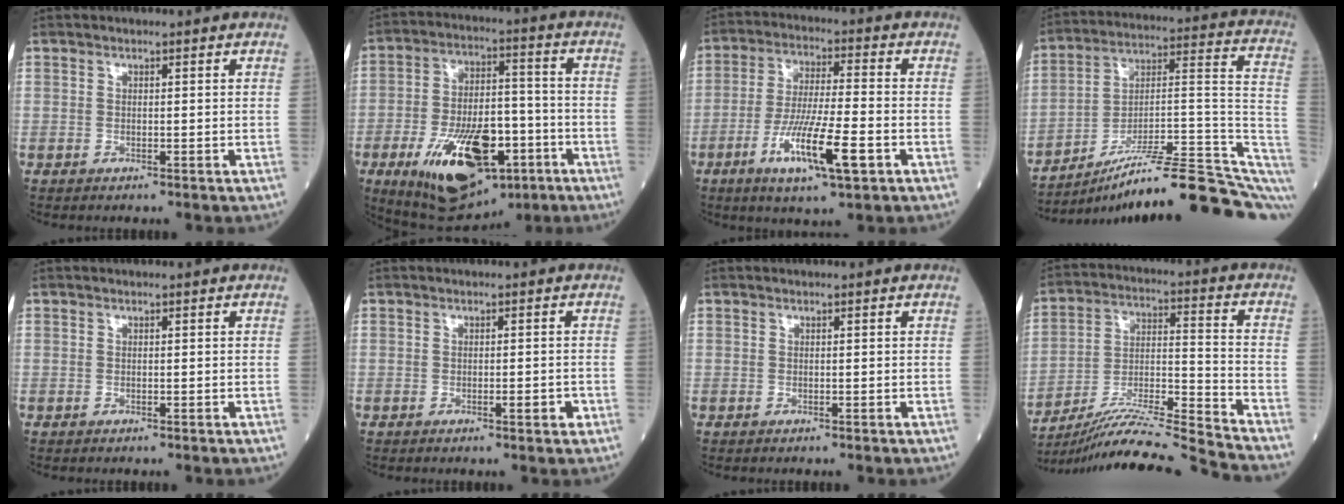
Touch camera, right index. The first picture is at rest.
{"total": 19.5, "force": [-8.5, 8.6, 15.3], "torque": [-0.270, -0.004, -0.125]}
{"total": 11.9, "force": [-4.7, 1.2, 10.9], "torque": [-0.206, -0.017, -0.083]}
{"total": 21.6, "force": [-15.8, 1.7, 14.6], "torque": [-0.144, 0.043, -0.242]}
{"total": 0.0}
{"total": 1.9, "force": [-0.6, 0.4, 1.7], "torque": [-0.026, -0.002, -0.008]}
{"total": 0.0}
{"total": 18.3, "force": [-17.2, -3.1, 5.3], "torque": [-0.093, -0.004, -0.294]}